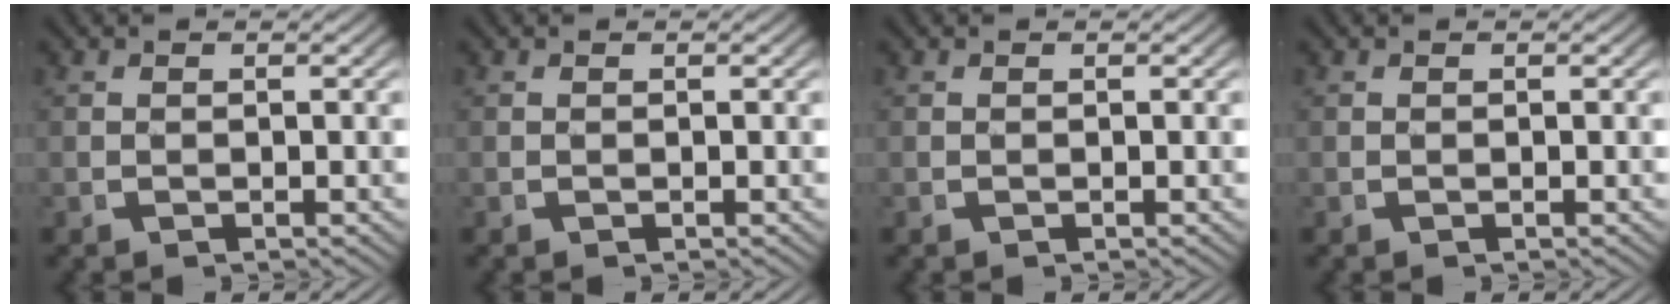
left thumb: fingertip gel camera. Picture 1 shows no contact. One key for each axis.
{"total": 0.0}
{"total": 0.0}
{"total": 0.0}